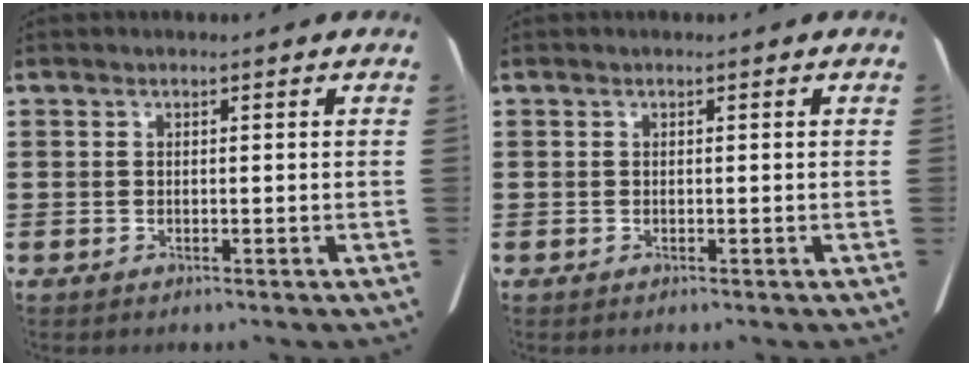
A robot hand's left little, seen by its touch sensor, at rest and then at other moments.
{"total": 0.0}